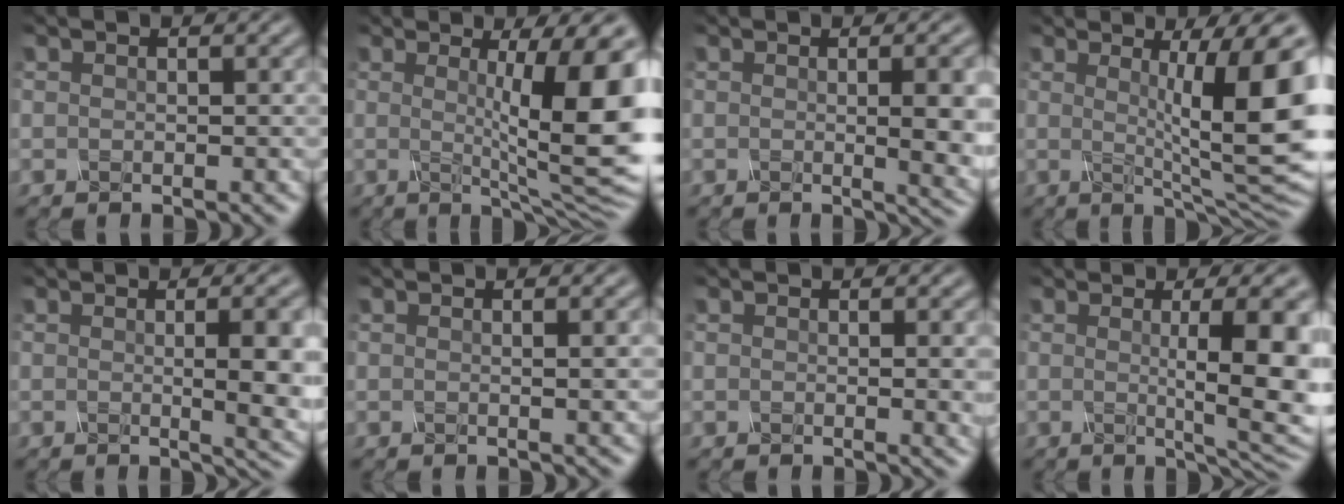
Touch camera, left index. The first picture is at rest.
{"total": 11.0, "force": [0.9, 2.3, 10.8], "torque": [-0.127, -0.005, 0.015]}
{"total": 6.3, "force": [0.1, 2.0, 6.0], "torque": [-0.053, -0.001, 0.004]}
{"total": 11.2, "force": [1.4, 2.3, 10.9], "torque": [-0.133, -0.001, 0.024]}
{"total": 6.9, "force": [0.1, 2.1, 6.6], "torque": [-0.062, -0.002, 0.006]}
{"total": 1.8, "force": [0.2, 0.6, 1.7], "torque": [-0.016, 0.003, -0.003]}
{"total": 2.3, "force": [0.1, 0.7, 2.2], "torque": [-0.017, -0.001, -0.003]}
{"total": 9.1, "force": [0.4, 2.2, 8.8], "torque": [-0.100, -0.003, 0.008]}